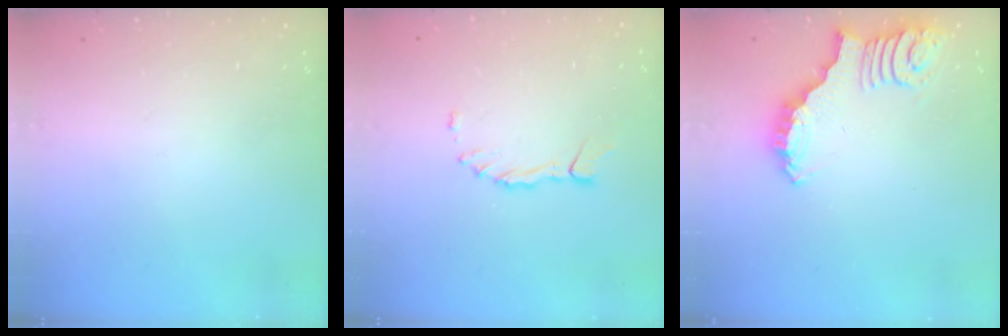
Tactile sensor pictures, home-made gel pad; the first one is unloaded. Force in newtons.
{"total": 2.8, "press": 2.8, "slide": 0.4}
{"total": 2.7, "press": 2.7, "slide": 0.5}